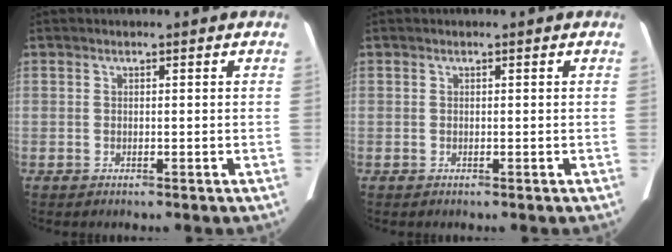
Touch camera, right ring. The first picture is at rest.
{"total": 0.0}